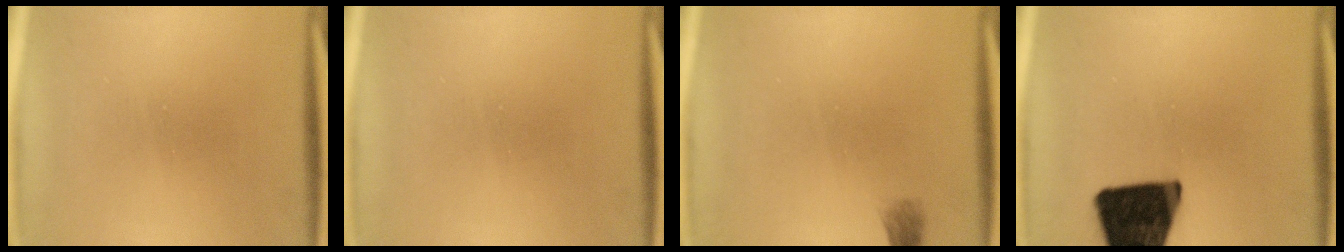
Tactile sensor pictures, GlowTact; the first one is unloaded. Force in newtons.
{"total": 0.0}
{"total": 1.1}
{"total": 19.8}